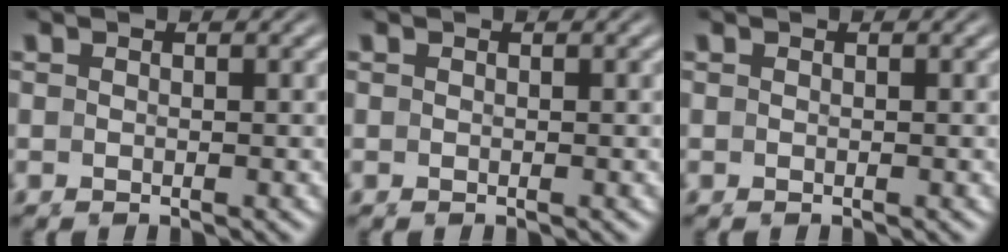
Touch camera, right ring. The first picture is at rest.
{"total": 0.0}
{"total": 0.0}